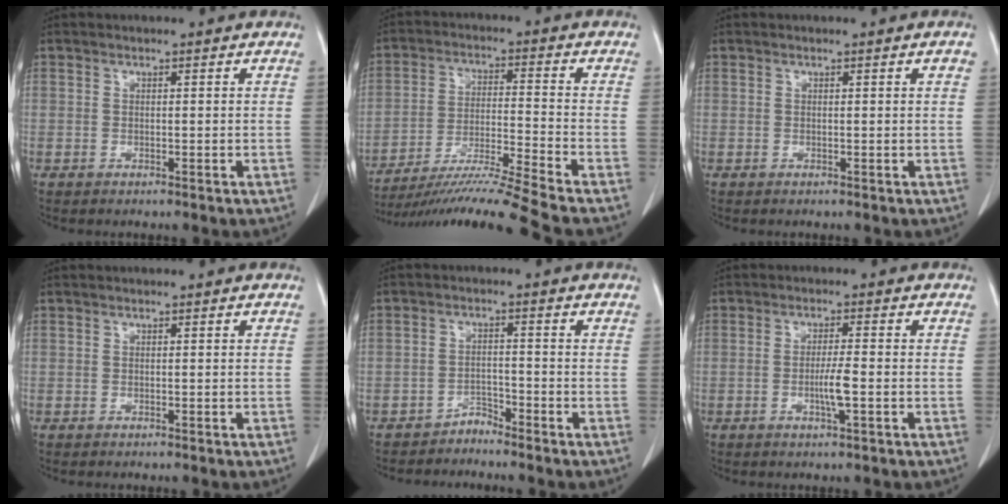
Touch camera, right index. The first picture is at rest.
{"total": 14.5, "force": [-12.6, -3.4, 6.3], "torque": [-0.105, -0.016, -0.213]}
{"total": 0.6, "force": [0.3, 0.0, 0.6], "torque": [-0.010, 0.001, 0.003]}
{"total": 0.0}
{"total": 2.1, "force": [-2.0, 0.6, -0.3], "torque": [0.013, -0.001, -0.035]}
{"total": 3.5, "force": [-0.9, 0.0, 3.3], "torque": [-0.066, -0.004, -0.015]}